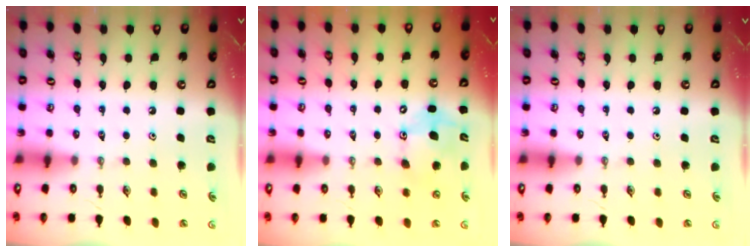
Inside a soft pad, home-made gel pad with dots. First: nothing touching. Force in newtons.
{"total": 12.0, "press": 11.7, "slide": 2.5}
{"total": 0.0}